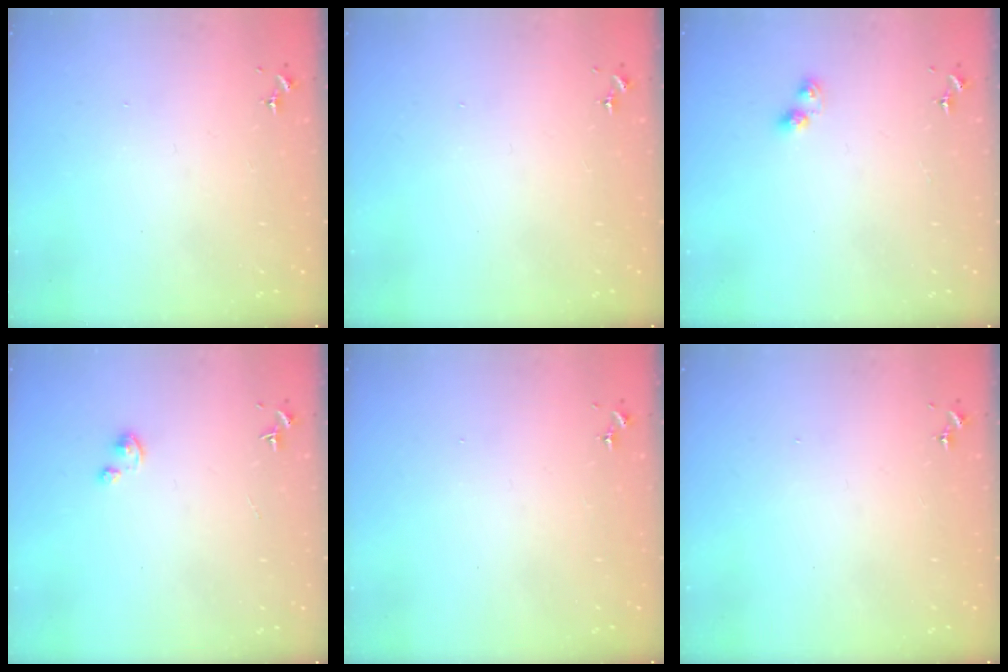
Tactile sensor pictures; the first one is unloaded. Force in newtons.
{"total": 0.0}
{"total": 4.3, "press": 4.3, "slide": 0.1}
{"total": 2.6, "press": 2.6, "slide": 0.2}
{"total": 0.0}
{"total": 0.0}